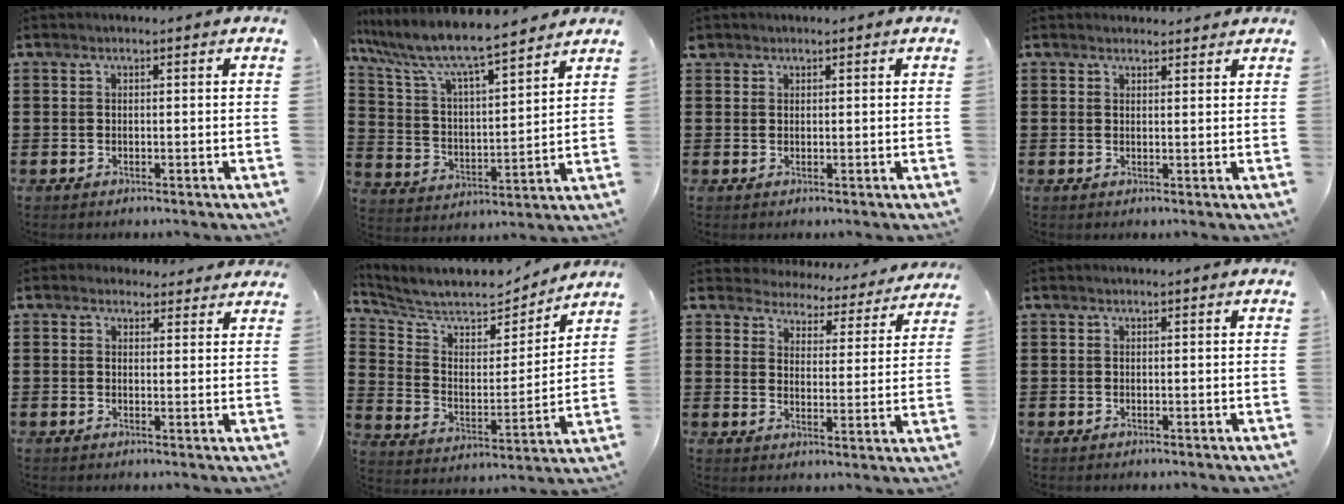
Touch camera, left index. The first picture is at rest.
{"total": 7.7, "force": [6.8, 0.7, 3.5], "torque": [-0.100, -0.043, 0.112]}
{"total": 1.0, "force": [0.8, 0.6, 0.1], "torque": [-0.005, 0.003, 0.017]}
{"total": 1.6, "force": [1.6, 0.3, 0.1], "torque": [-0.005, 0.002, 0.031]}
{"total": 2.4, "force": [2.1, 1.2, 0.2], "torque": [-0.005, -0.002, 0.038]}
{"total": 7.5, "force": [6.7, 2.2, 2.5], "torque": [-0.077, -0.049, 0.111]}
{"total": 4.4, "force": [4.4, 0.6, -0.4], "torque": [-0.022, -0.034, 0.074]}
{"total": 0.0}